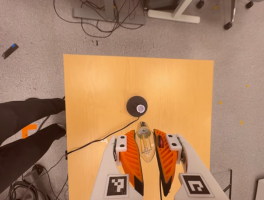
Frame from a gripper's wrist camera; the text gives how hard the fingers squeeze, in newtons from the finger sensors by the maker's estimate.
{"total": 21.2, "left": 25.5, "right": 17.0}